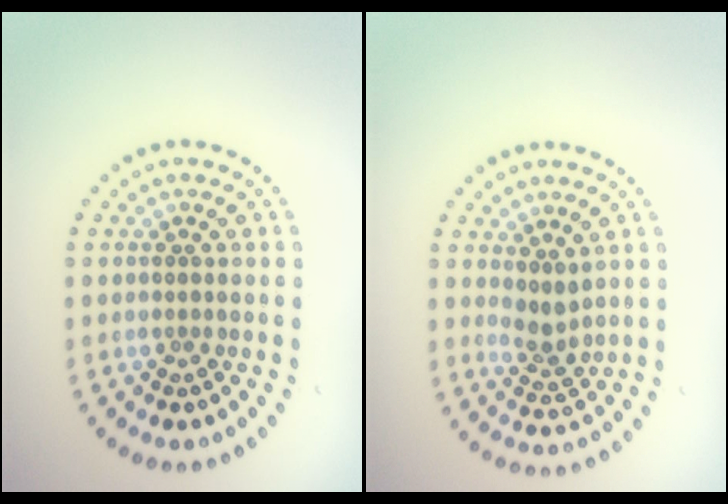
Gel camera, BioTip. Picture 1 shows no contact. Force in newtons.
{"total": 2.1, "press": 1.6, "slide": 1.3}